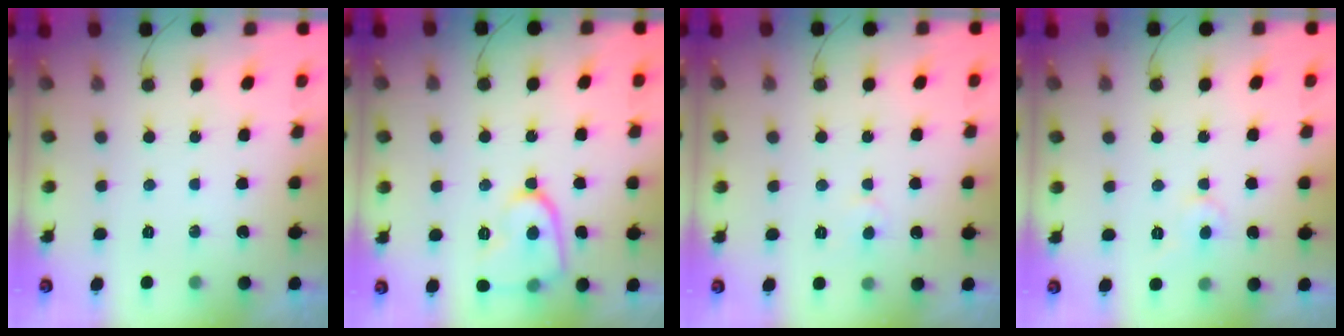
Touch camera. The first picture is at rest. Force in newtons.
{"total": 11.6, "press": 11.6, "slide": 0.5}
{"total": 4.4, "press": 4.4, "slide": 0.3}
{"total": 4.0, "press": 3.9, "slide": 0.3}